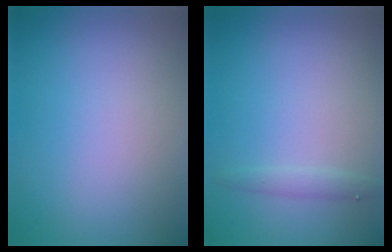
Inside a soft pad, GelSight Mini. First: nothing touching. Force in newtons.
{"total": 1.0, "press": 1.0, "slide": 0.1}